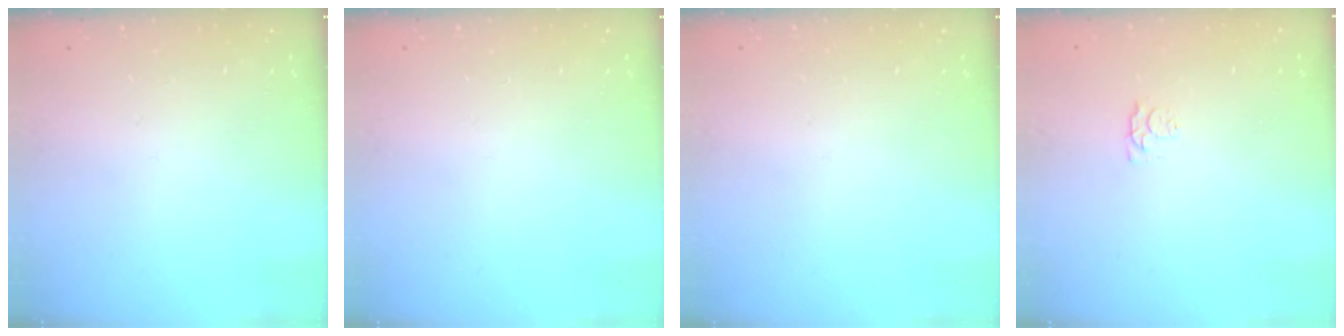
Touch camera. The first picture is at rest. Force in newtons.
{"total": 0.0}
{"total": 0.0}
{"total": 2.7, "press": 2.7, "slide": 0.5}